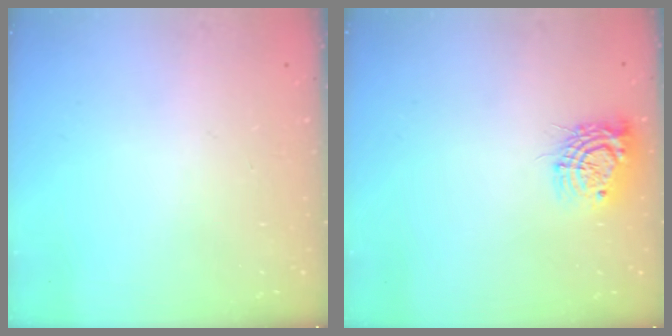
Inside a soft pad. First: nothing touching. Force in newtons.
{"total": 10.7, "press": 10.7, "slide": 0.7}